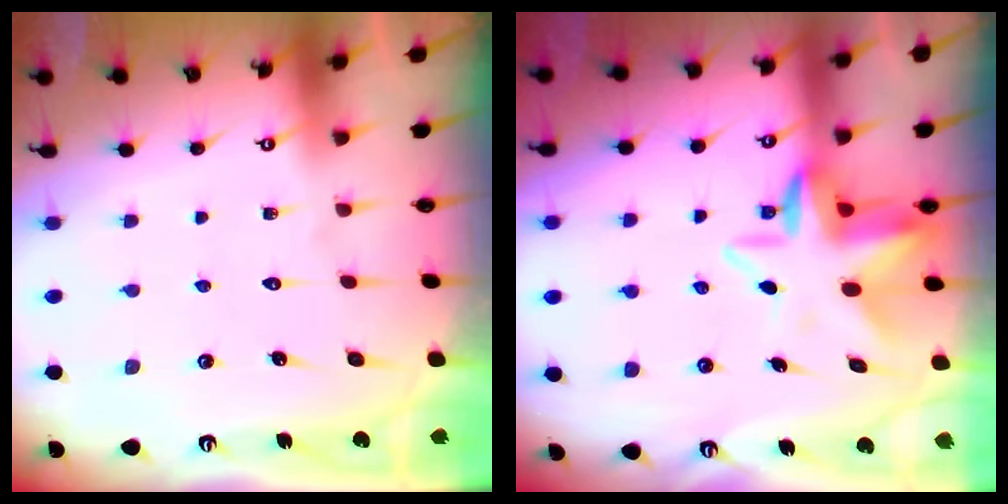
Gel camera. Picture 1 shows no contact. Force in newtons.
{"total": 7.8, "press": 7.6, "slide": 1.7}